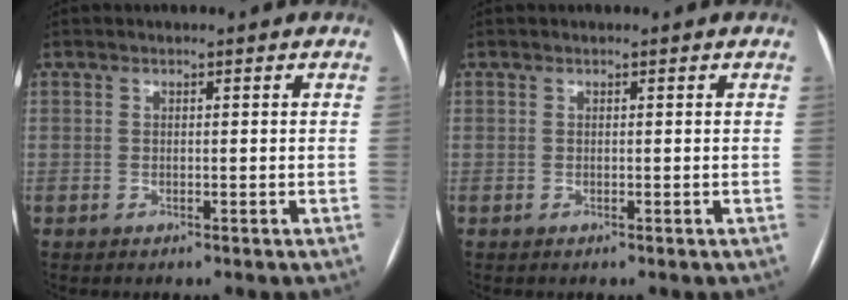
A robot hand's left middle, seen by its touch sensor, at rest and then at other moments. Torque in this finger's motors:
{"motor_torque": [0.02, -0.03, 0.00, 0.00]}